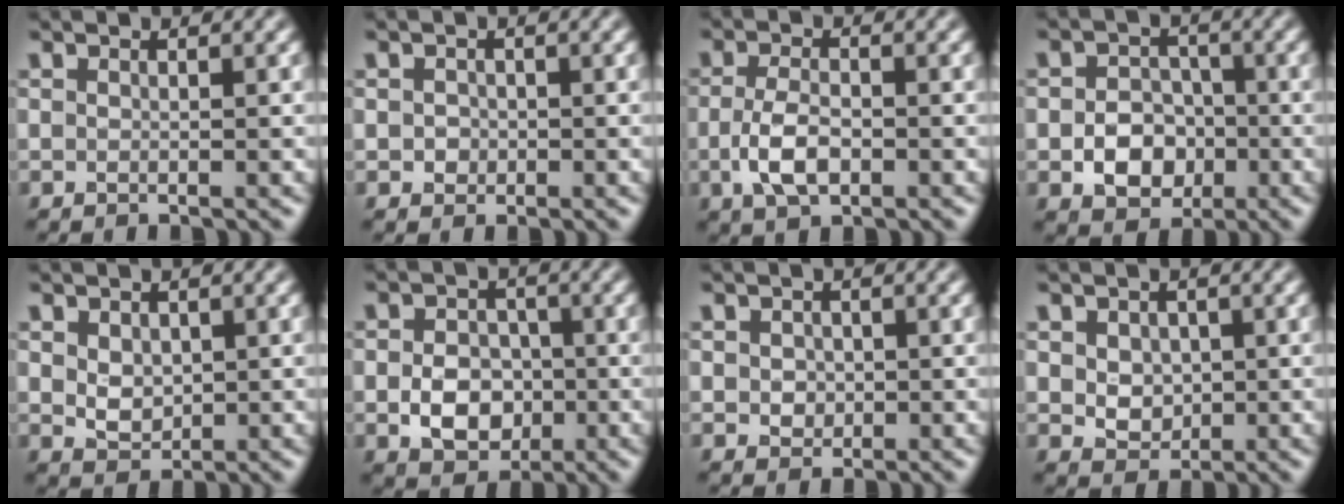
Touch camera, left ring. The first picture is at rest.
{"total": 1.1, "force": [0.0, 1.0, 0.3], "torque": [-0.001, -0.002, -0.002]}
{"total": 3.6, "force": [-1.0, 1.9, 2.9], "torque": [-0.063, -0.004, -0.020]}
{"total": 4.4, "force": [-1.3, 3.4, 2.4], "torque": [-0.034, -0.001, -0.022]}
{"total": 2.2, "force": [0.5, 1.7, 1.4], "torque": [-0.028, -0.004, 0.015]}
{"total": 4.6, "force": [-1.1, 3.6, 2.7], "torque": [-0.045, -0.003, -0.021]}
{"total": 1.4, "force": [0.1, 1.3, 0.7], "torque": [-0.011, -0.003, 0.001]}
{"total": 2.7, "force": [0.4, 2.2, 1.5], "torque": [-0.033, 0.000, 0.012]}